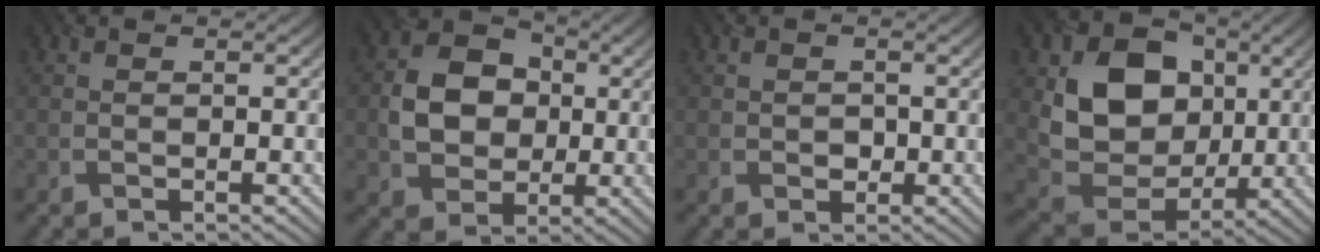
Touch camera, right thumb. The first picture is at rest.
{"total": 7.8, "force": [0.2, 6.5, 4.4], "torque": [-0.089, 0.008, -0.004]}
{"total": 1.3, "force": [-0.1, 1.2, 0.6], "torque": [-0.015, -0.007, -0.002]}
{"total": 12.7, "force": [2.6, 9.9, 7.5], "torque": [-0.151, -0.010, 0.042]}